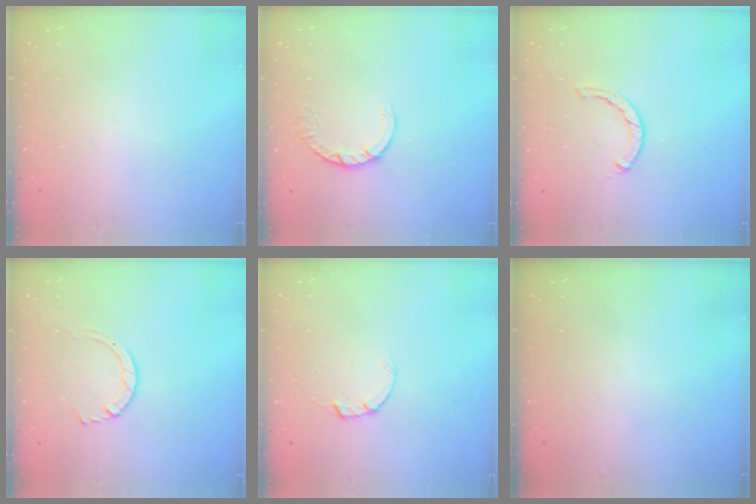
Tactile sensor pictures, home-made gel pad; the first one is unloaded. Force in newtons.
{"total": 2.8, "press": 2.8, "slide": 0.4}
{"total": 1.2, "press": 1.2, "slide": 0.2}
{"total": 2.9, "press": 2.9, "slide": 0.2}
{"total": 1.5, "press": 1.5, "slide": 0.3}
{"total": 0.0}